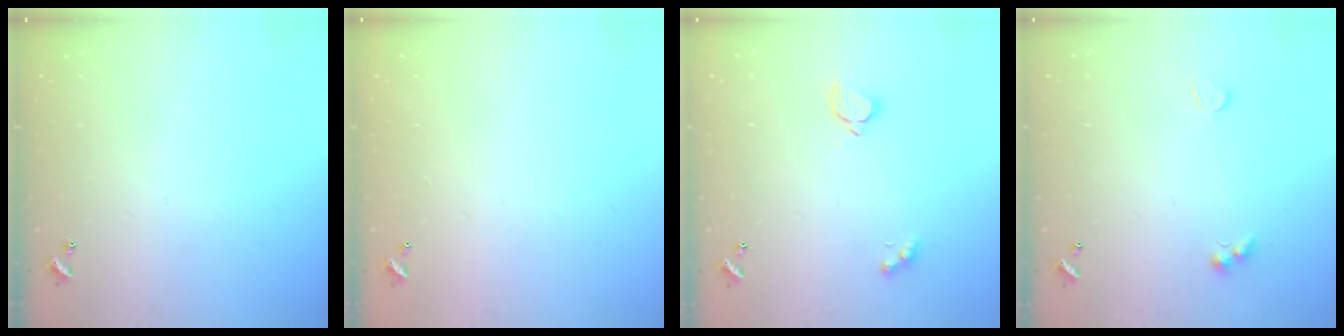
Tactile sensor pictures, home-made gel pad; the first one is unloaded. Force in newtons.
{"total": 2.9, "press": 2.9, "slide": 0.1}
{"total": 1.8, "press": 1.6, "slide": 0.8}
{"total": 3.7, "press": 3.7, "slide": 0.7}